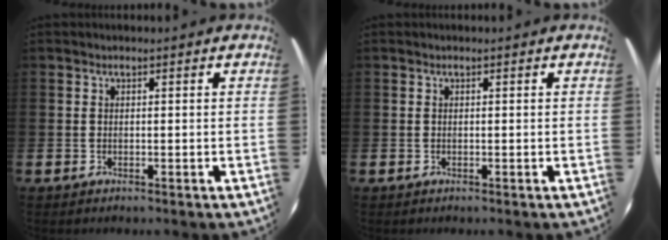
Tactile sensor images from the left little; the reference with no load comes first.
{"total": 0.0}